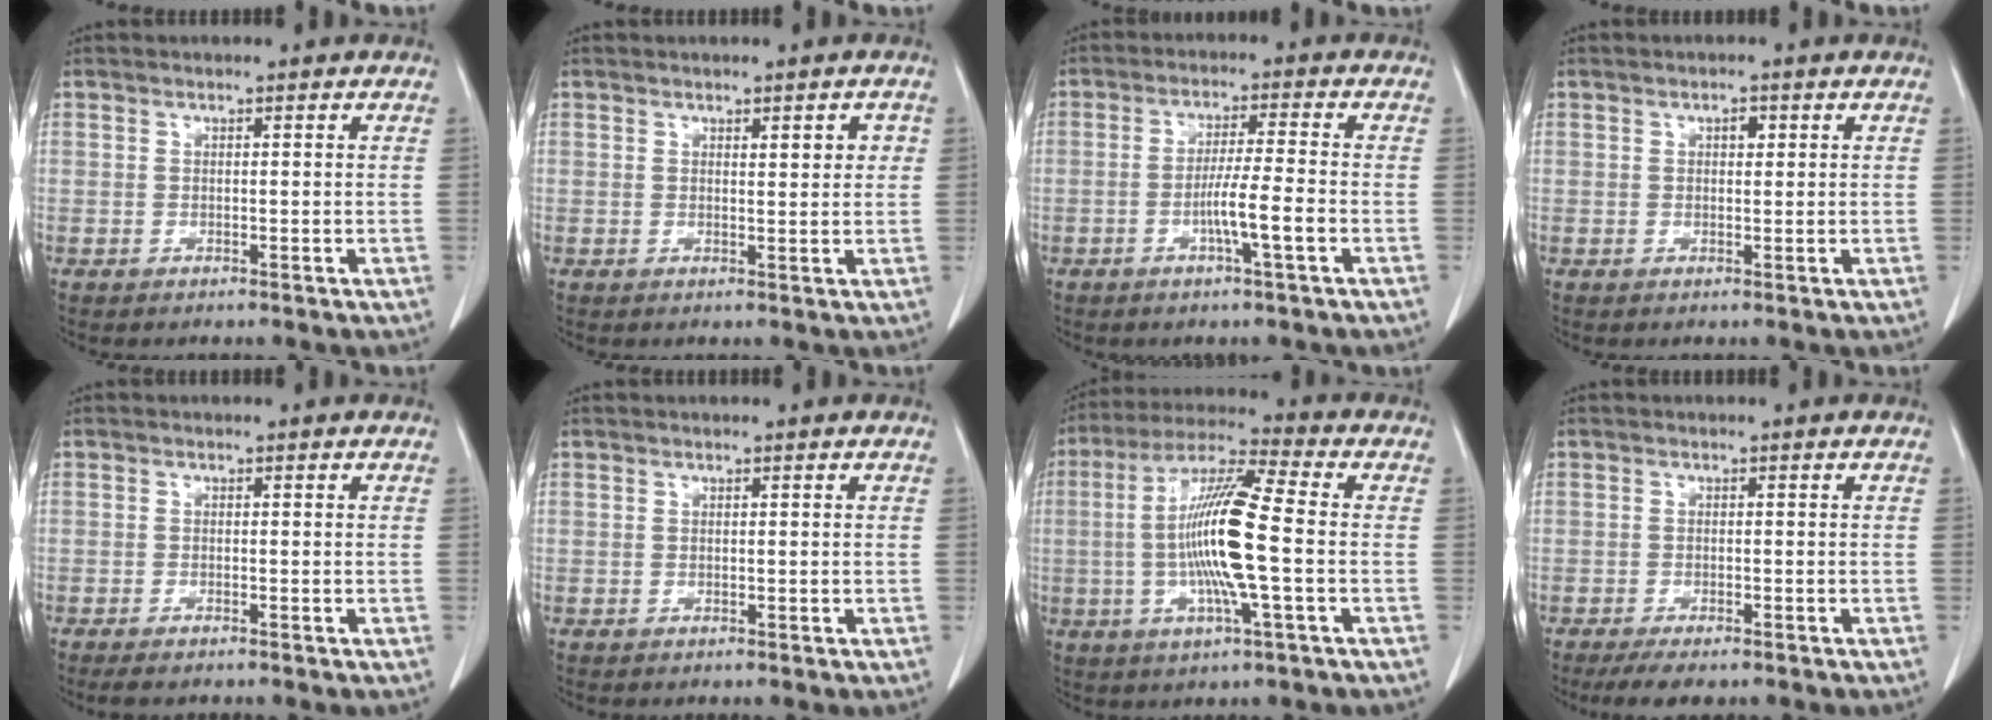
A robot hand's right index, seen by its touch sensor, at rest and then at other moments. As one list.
[{"total": 2.5, "force": [0.9, 0.9, 2.2], "torque": [-0.028, 0.001, 0.015]}, {"total": 5.8, "force": [-2.0, -0.5, 5.4], "torque": [-0.097, -0.002, -0.035]}, {"total": 1.4, "force": [0.5, 0.7, 1.1], "torque": [-0.016, 0.001, 0.007]}, {"total": 2.5, "force": [-2.1, 0.5, 1.3], "torque": [-0.023, -0.007, -0.026]}, {"total": 0.0}, {"total": 14.0, "force": [-1.2, 0.5, 13.9], "torque": [-0.268, 0.003, -0.029]}, {"total": 4.6, "force": [-3.6, 1.4, 2.5], "torque": [-0.037, -0.008, -0.052]}]